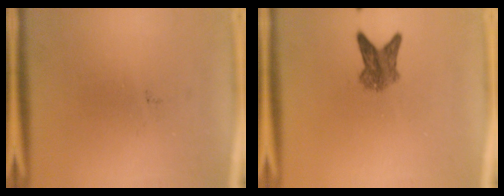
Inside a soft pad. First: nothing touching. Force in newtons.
{"total": 4.0}